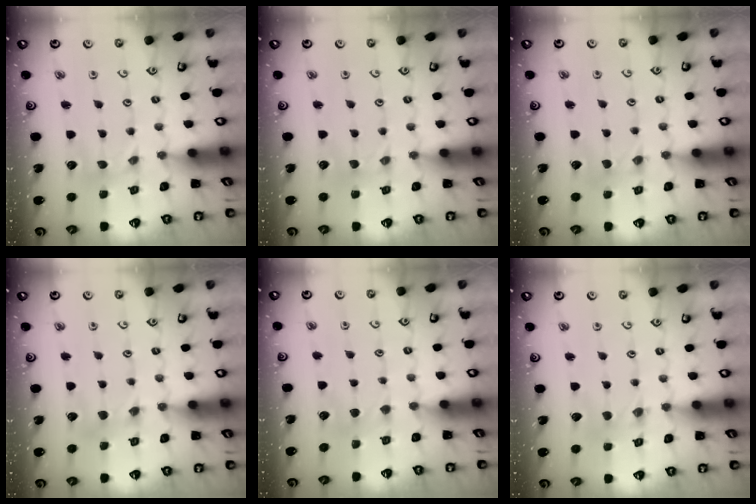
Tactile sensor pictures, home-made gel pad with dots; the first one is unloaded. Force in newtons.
{"total": 0.0}
{"total": 0.0}
{"total": 3.4, "press": 3.4, "slide": 0.3}
{"total": 2.5, "press": 2.5, "slide": 0.4}
{"total": 0.0}